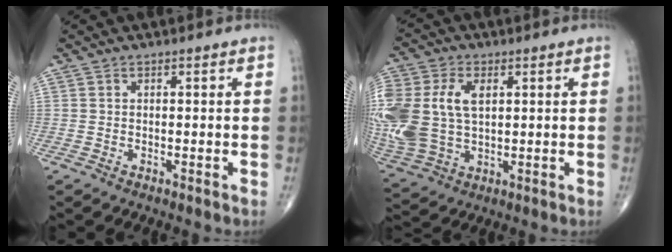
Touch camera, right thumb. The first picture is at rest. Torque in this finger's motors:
{"motor_torque": [1.60, 1.68, 1.65, 0.33, 0.21]}